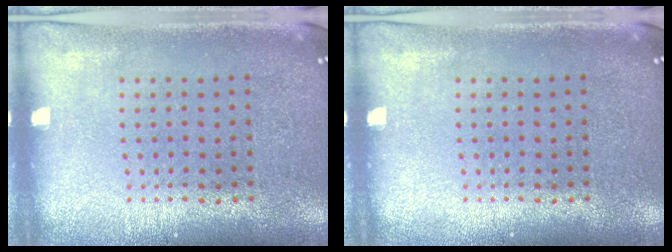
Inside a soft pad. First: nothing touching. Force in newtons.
{"total": 0.0}